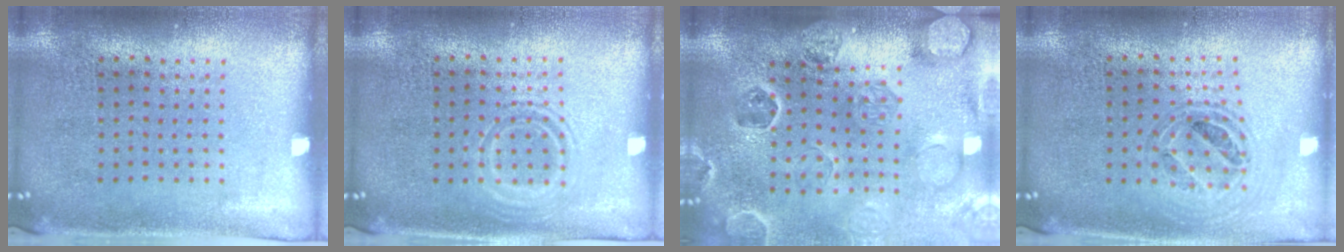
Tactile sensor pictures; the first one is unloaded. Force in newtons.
{"total": 1.0, "press": 1.0, "slide": 0.2}
{"total": 2.7, "press": 2.7, "slide": 0.3}
{"total": 0.8, "press": 0.8, "slide": 0.0}